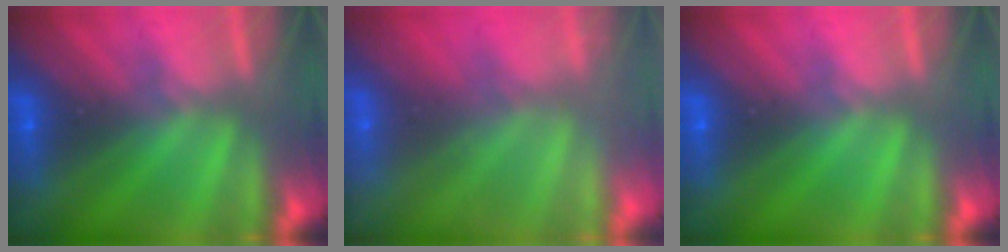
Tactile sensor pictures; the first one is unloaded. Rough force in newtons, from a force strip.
{"total": 2.3}
{"total": 0.0}